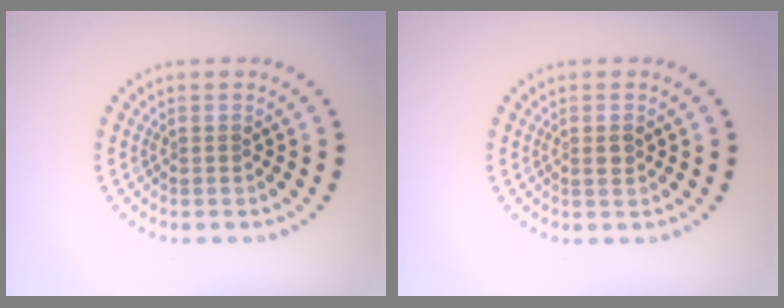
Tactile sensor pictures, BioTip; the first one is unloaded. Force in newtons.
{"total": 1.1, "press": 1.1, "slide": 0.3}